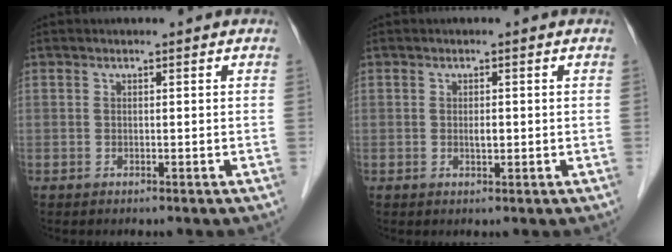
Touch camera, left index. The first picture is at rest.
{"total": 1.2, "force": [-0.1, 0.5, 1.1], "torque": [-0.020, 0.000, -0.002]}